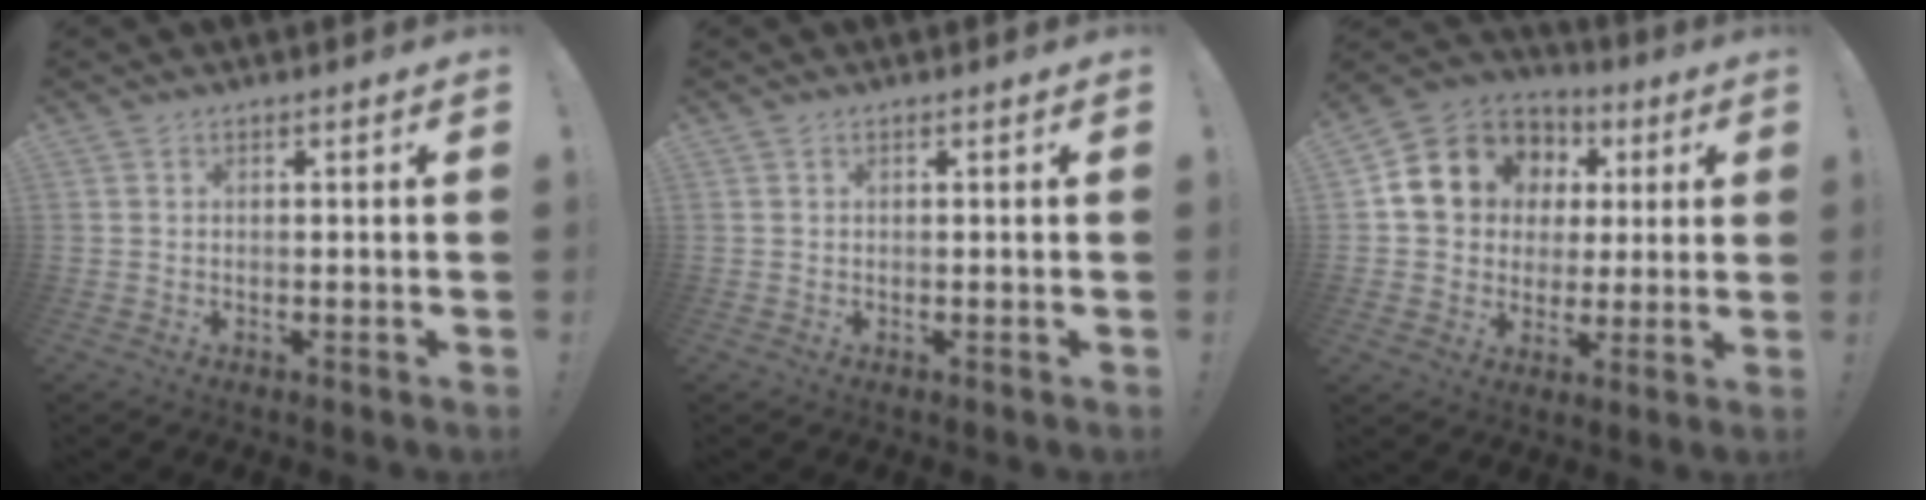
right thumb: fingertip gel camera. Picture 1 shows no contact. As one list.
[{"total": 0.0}, {"total": 14.1, "force": [4.2, 12.3, 5.5], "torque": [-0.076, -0.011, 0.097]}]